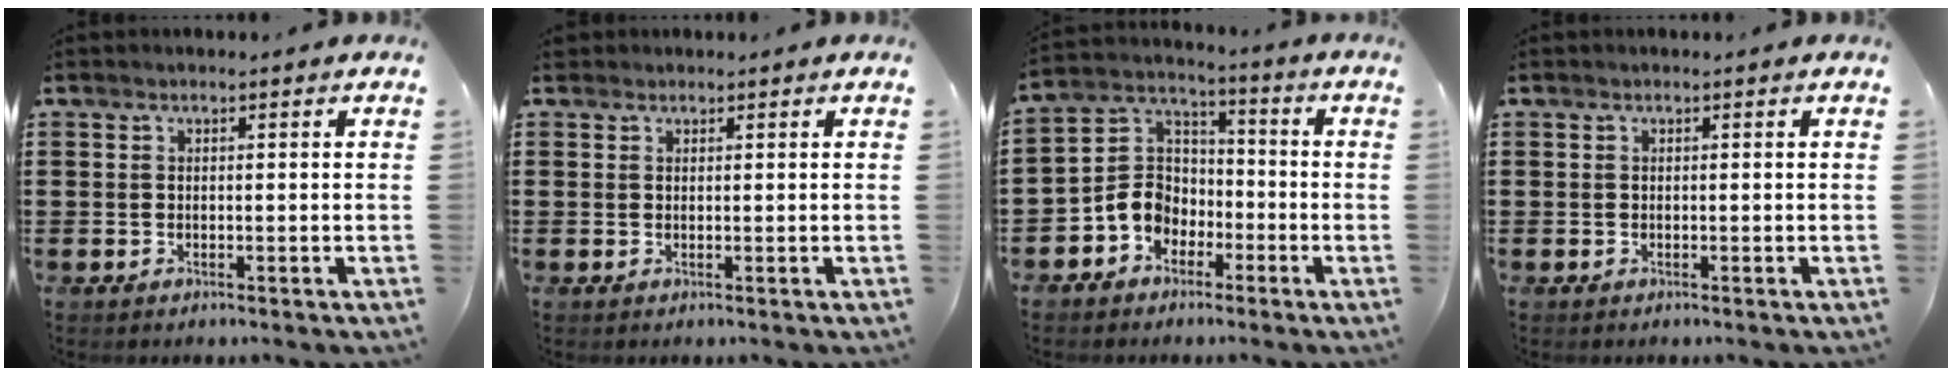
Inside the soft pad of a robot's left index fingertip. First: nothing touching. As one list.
[{"total": 0.7, "force": [0.6, 0.5, 0.1], "torque": [-0.005, 0.003, 0.012]}, {"total": 7.0, "force": [-3.3, 5.8, 2.3], "torque": [-0.078, 0.013, -0.072]}, {"total": 0.0}]